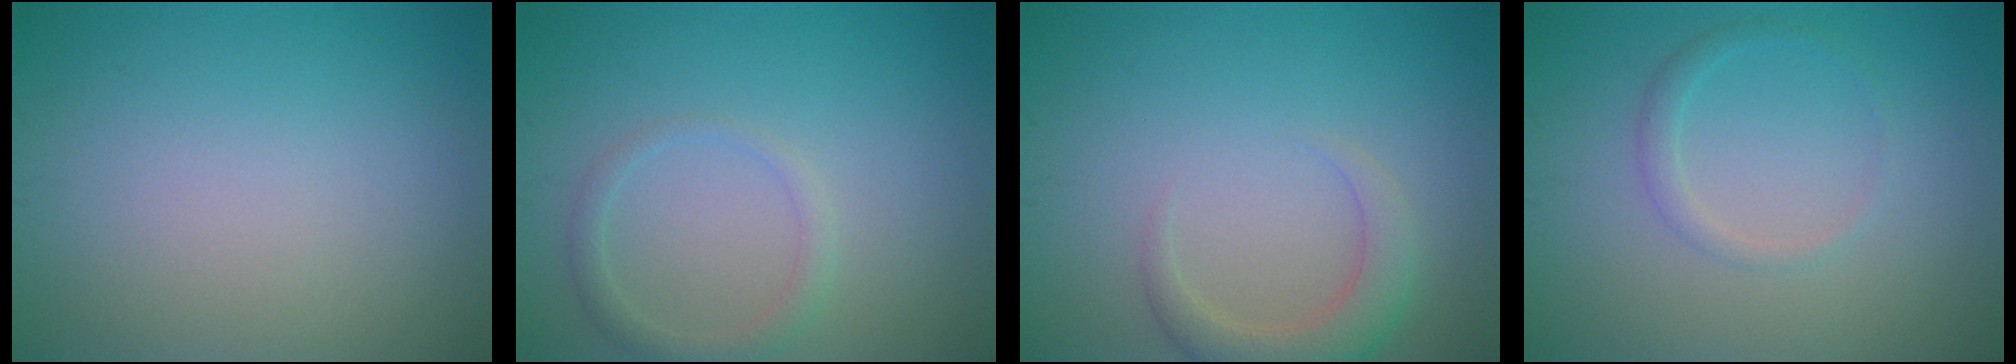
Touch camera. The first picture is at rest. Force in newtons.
{"total": 1.7, "press": 1.7, "slide": 0.1}
{"total": 3.1, "press": 3.1, "slide": 0.5}
{"total": 1.3, "press": 1.3, "slide": 0.0}